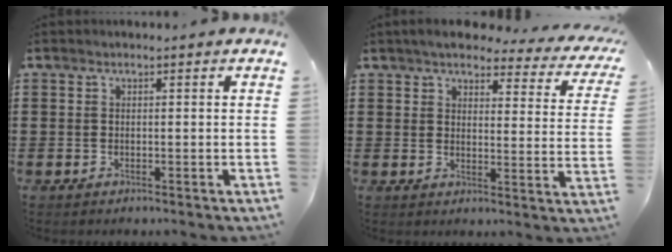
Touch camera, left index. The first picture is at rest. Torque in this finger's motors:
{"motor_torque": [1.86, -0.28, 0.79, 0.11]}